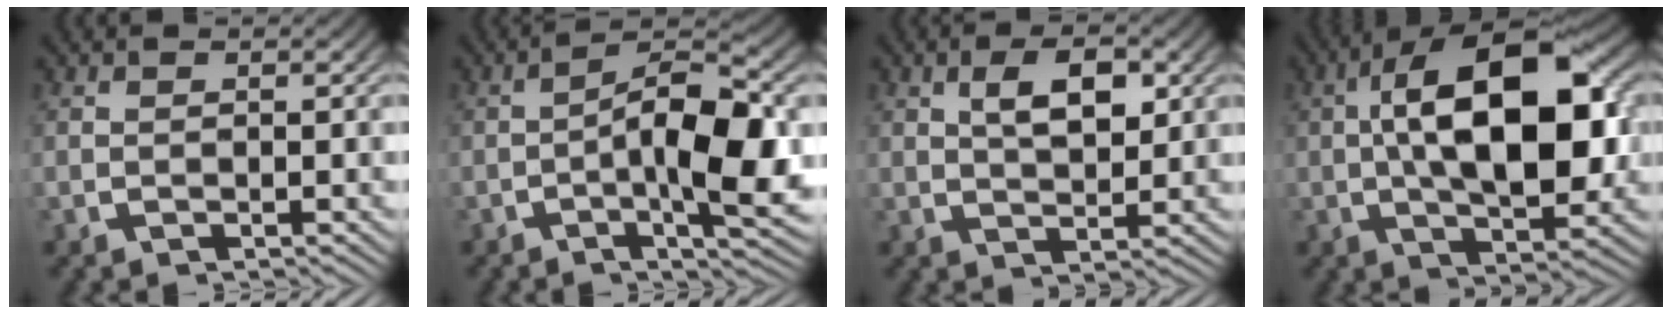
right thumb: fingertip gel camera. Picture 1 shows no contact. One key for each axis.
{"total": 9.4, "fx": -1.4, "fy": 3.9, "fz": 8.5, "tx": -0.136, "ty": -0.011, "tz": -0.030}
{"total": 3.4, "fx": 0.6, "fy": 1.5, "fz": 3.0, "tx": -0.047, "ty": -0.002, "tz": 0.016}
{"total": 15.4, "fx": 0.1, "fy": 7.9, "fz": 13.2, "tx": -0.230, "ty": -0.023, "tz": 0.011}